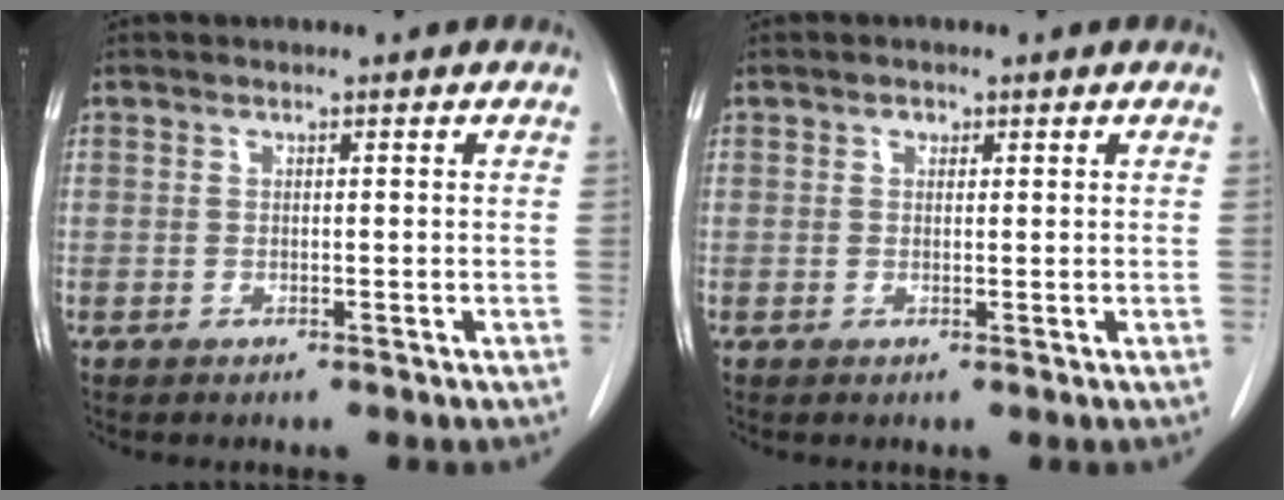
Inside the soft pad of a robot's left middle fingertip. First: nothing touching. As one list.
[{"total": 0.9, "force": [0.4, 0.7, 0.4], "torque": [-0.007, -0.001, 0.005]}]